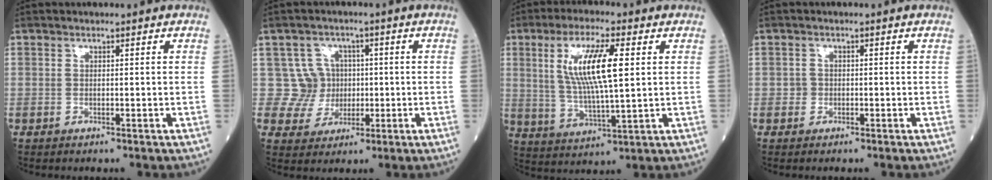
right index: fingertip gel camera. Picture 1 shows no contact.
{"total": 5.7, "force": [0.4, 5.7, -0.4], "torque": [0.018, 0.016, 0.009]}
{"total": 11.5, "force": [2.8, 1.8, 11.1], "torque": [-0.221, 0.002, 0.053]}
{"total": 1.0, "force": [-0.4, 0.9, 0.1], "torque": [0.000, 0.004, -0.009]}